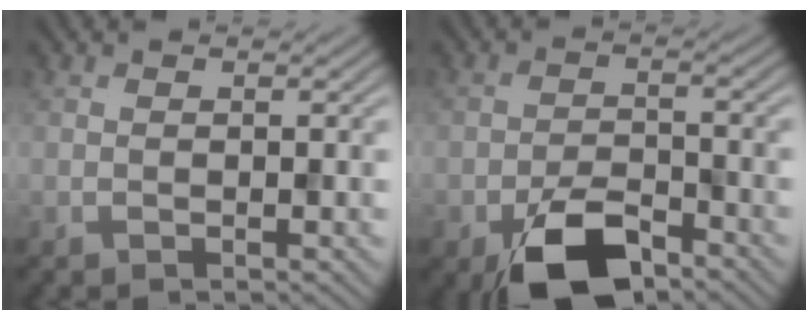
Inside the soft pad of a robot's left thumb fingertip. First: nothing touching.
{"total": 7.4, "force": [-4.8, 3.3, 4.6], "torque": [-0.080, 0.000, -0.090]}